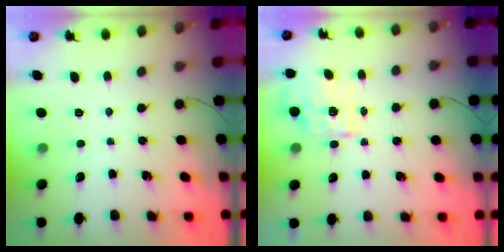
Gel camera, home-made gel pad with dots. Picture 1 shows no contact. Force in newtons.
{"total": 1.9, "press": 1.6, "slide": 1.0}